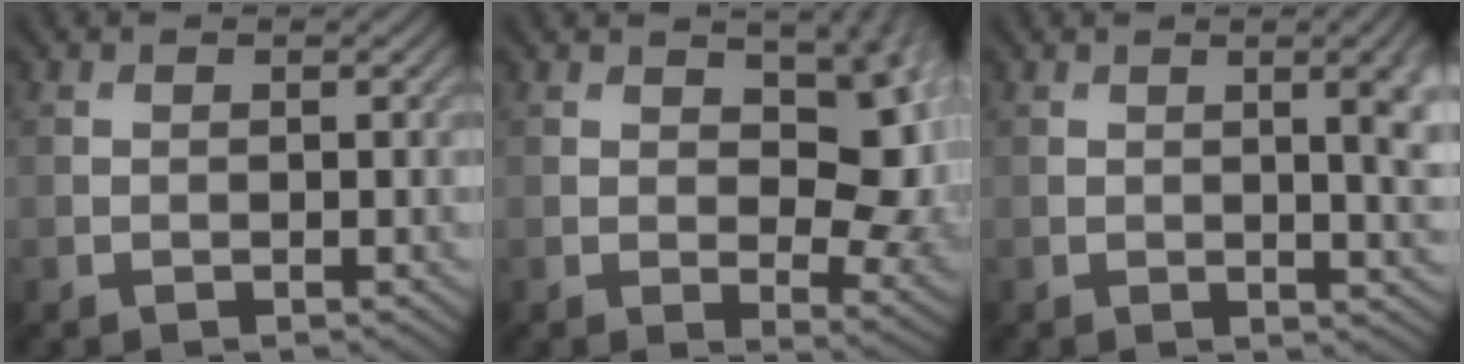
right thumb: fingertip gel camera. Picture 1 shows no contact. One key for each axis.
{"total": 9.9, "fx": 2.5, "fy": 5.3, "fz": 7.9, "tx": -0.106, "ty": -0.012, "tz": 0.046}
{"total": 6.3, "fx": 1.0, "fy": 2.0, "fz": 5.9, "tx": -0.065, "ty": 0.004, "tz": 0.016}